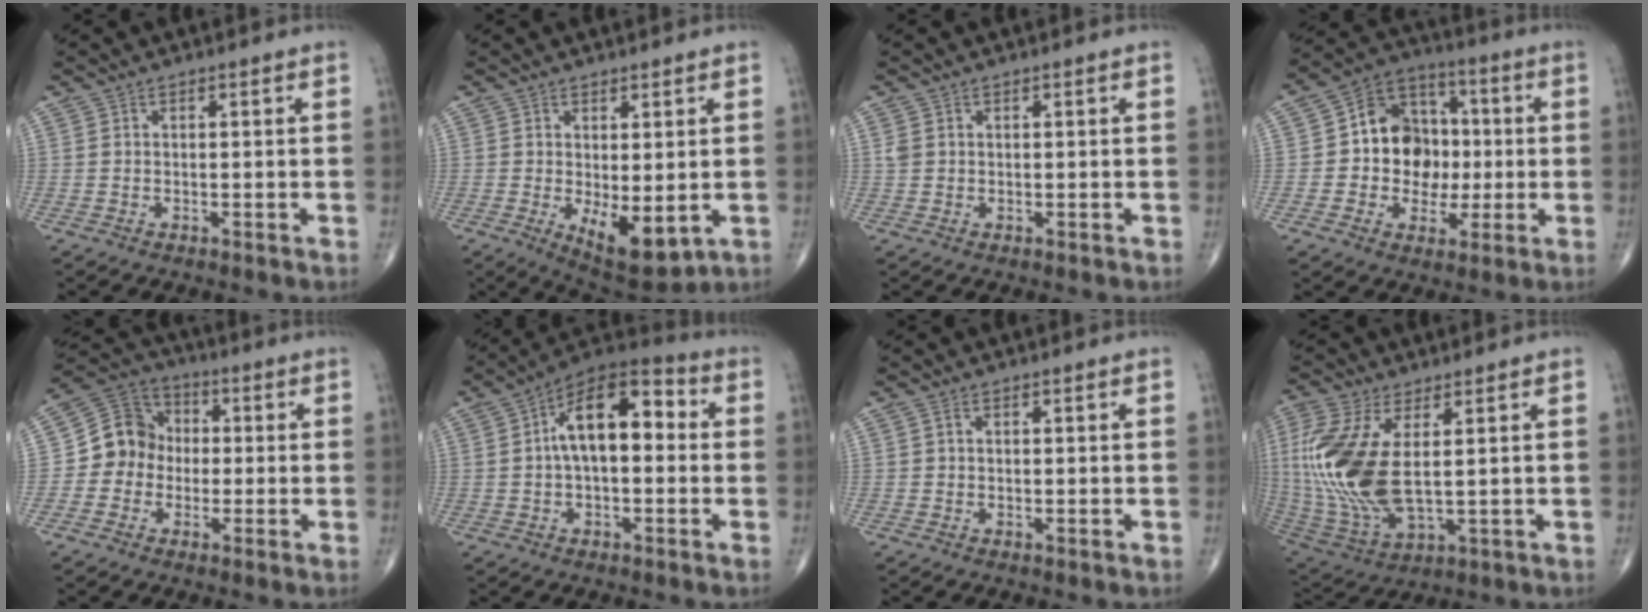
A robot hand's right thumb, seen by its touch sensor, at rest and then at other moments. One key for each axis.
{"total": 8.9, "fx": -1.5, "fy": 4.0, "fz": 7.8, "tx": -0.104, "ty": -0.021, "tz": -0.007}
{"total": 1.2, "fx": 0.3, "fy": 1.0, "fz": 0.7, "tx": -0.016, "ty": 0.004, "tz": 0.008}
{"total": 13.7, "fx": -0.2, "fy": 11.3, "fz": 7.7, "tx": -0.064, "ty": 0.027, "tz": -0.007}
{"total": 9.4, "fx": -1.0, "fy": 8.6, "fz": 3.7, "tx": -0.038, "ty": 0.035, "tz": -0.033}
{"total": 14.0, "fx": 1.4, "fy": 7.2, "fz": 11.9, "tx": -0.177, "ty": 0.043, "tz": 0.009}
{"total": 0.7, "fx": 0.2, "fy": 0.4, "fz": 0.5, "tx": -0.010, "ty": -0.001, "tz": 0.003}
{"total": 18.7, "fx": 2.3, "fy": 8.5, "fz": 16.5, "tx": -0.383, "ty": -0.020, "tz": 0.055}